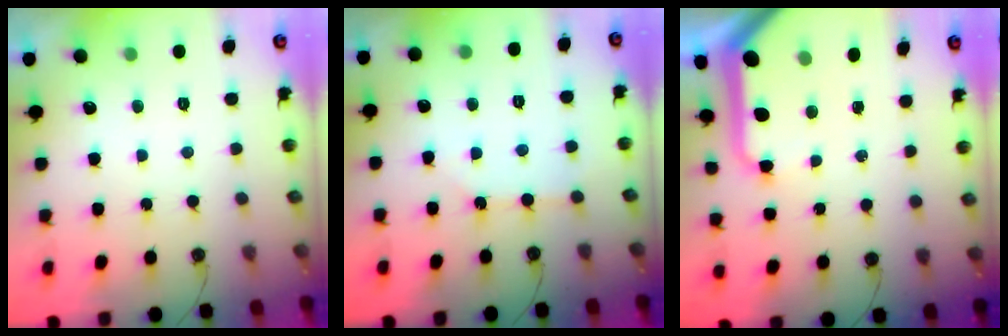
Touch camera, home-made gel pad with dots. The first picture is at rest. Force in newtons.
{"total": 2.7, "press": 2.7, "slide": 0.2}
{"total": 13.0, "press": 12.9, "slide": 1.7}